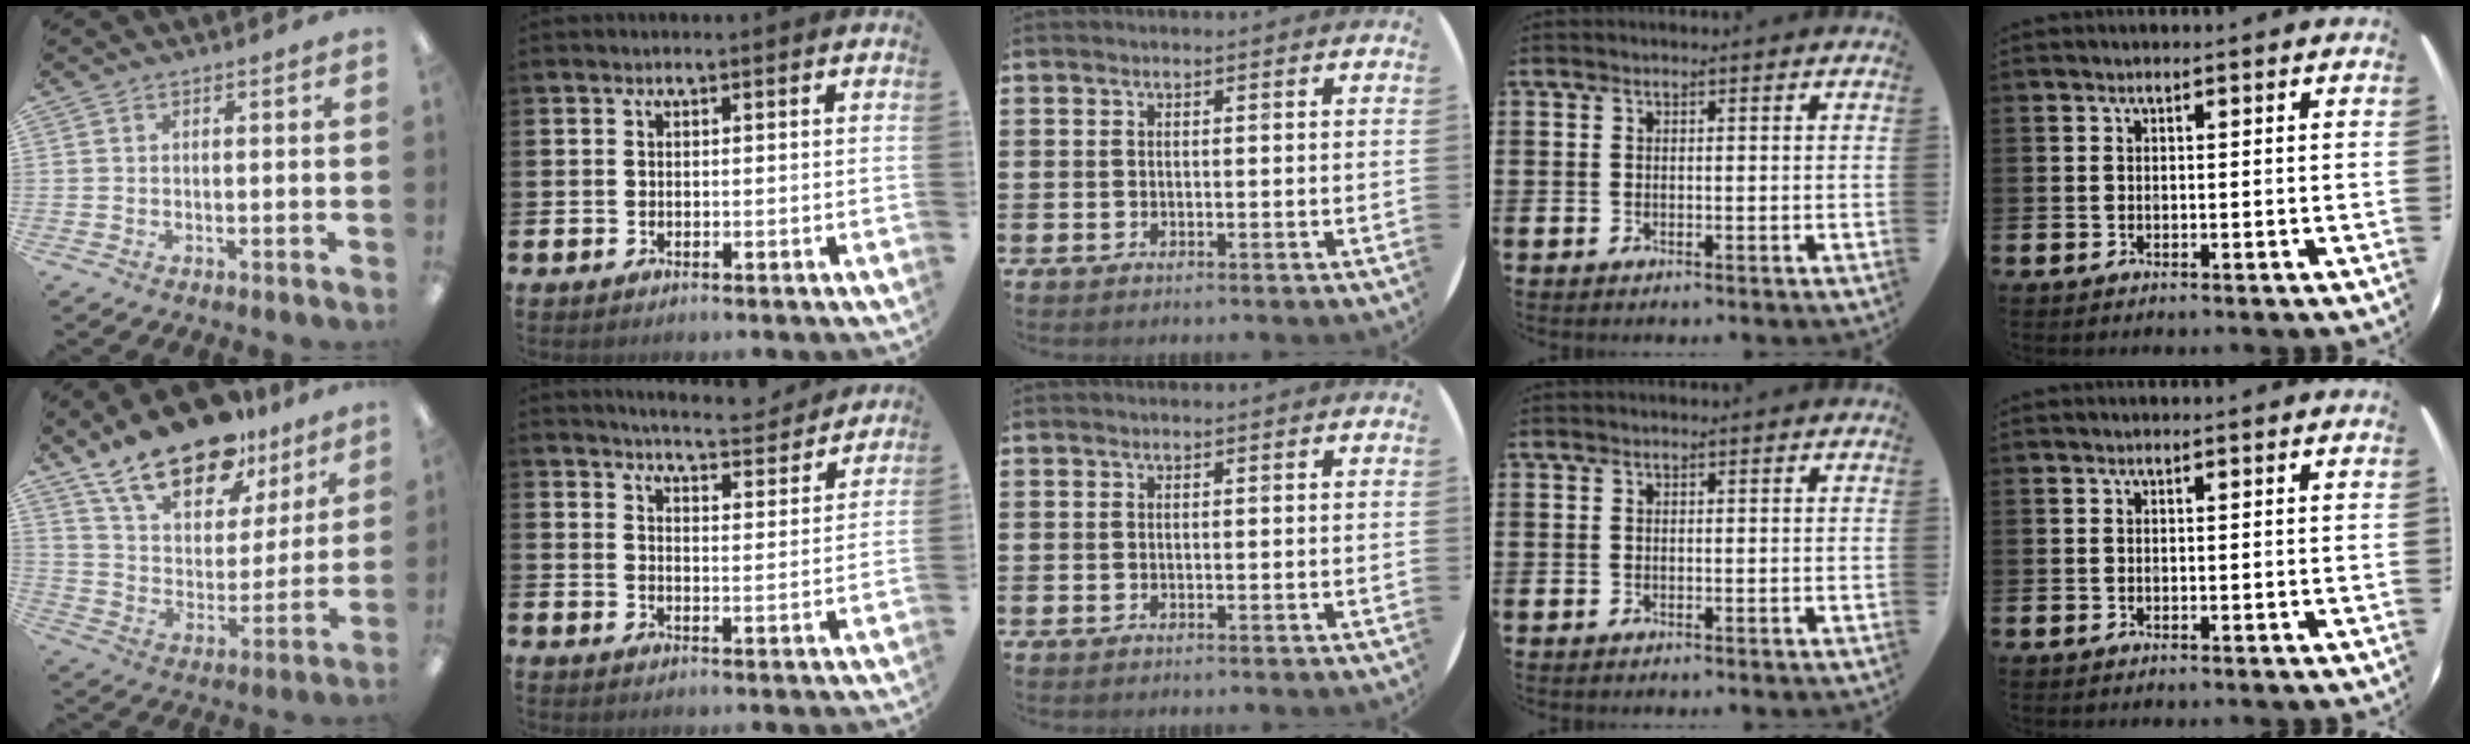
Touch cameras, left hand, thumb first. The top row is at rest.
{"thumb": {"total": 19.3, "force": [14.5, 9.2, 9.0], "torque": [-0.162, -0.086, 0.257]}, "index": {"total": 5.7, "force": [5.6, 0.2, 0.8], "torque": [-0.025, -0.041, 0.097]}}